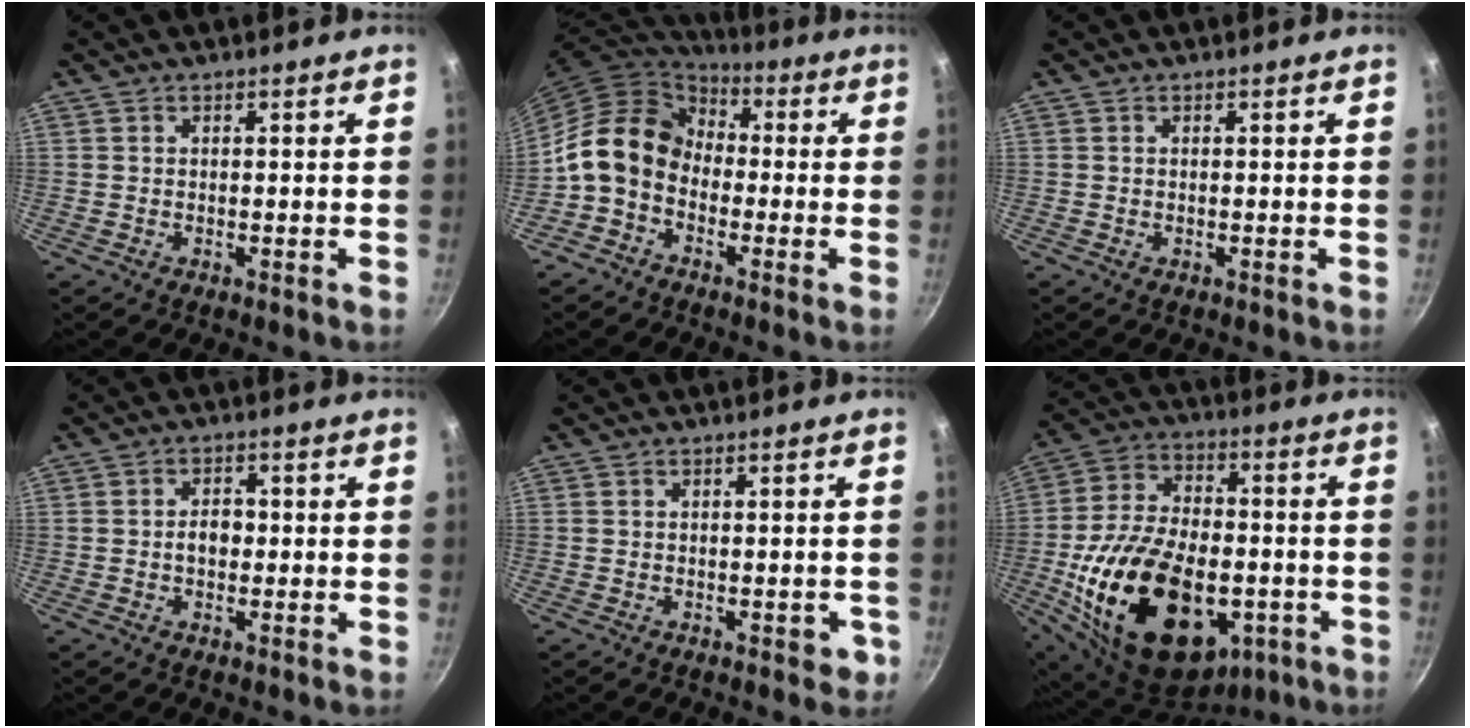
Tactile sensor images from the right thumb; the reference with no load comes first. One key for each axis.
{"total": 12.2, "fx": -1.9, "fy": 9.7, "fz": 7.3, "tx": -0.096, "ty": 0.042, "tz": -0.060}
{"total": 0.0}
{"total": 3.4, "fx": -0.3, "fy": 2.4, "fz": 2.3, "tx": -0.016, "ty": 0.011, "tz": -0.006}
{"total": 2.5, "fx": -0.9, "fy": 1.4, "fz": 1.8, "tx": -0.001, "ty": 0.010, "tz": -0.008}
{"total": 29.3, "fx": -7.3, "fy": 18.1, "fz": 21.8, "tx": -0.368, "ty": 0.028, "tz": -0.101}